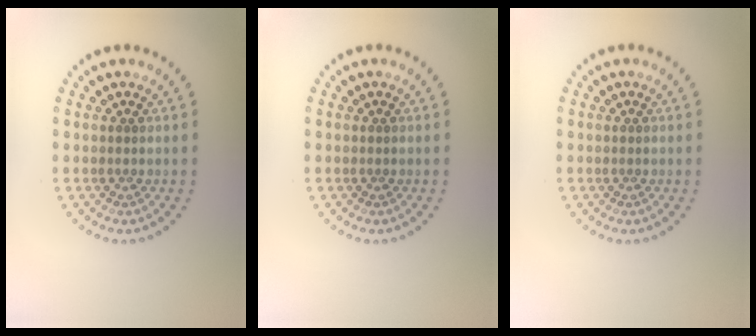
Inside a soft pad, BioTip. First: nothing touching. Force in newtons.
{"total": 0.0}
{"total": 0.0}